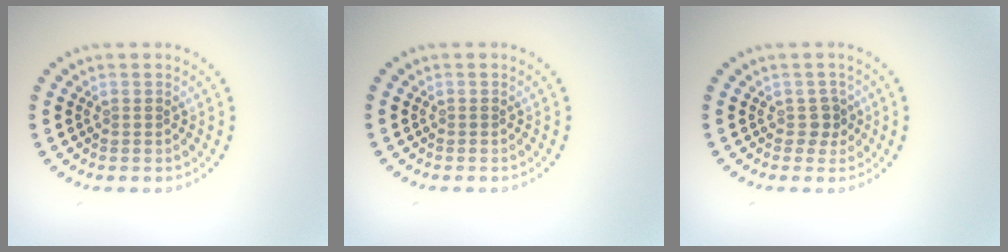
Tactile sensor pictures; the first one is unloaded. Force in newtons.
{"total": 0.0}
{"total": 1.3, "press": 1.0, "slide": 0.8}